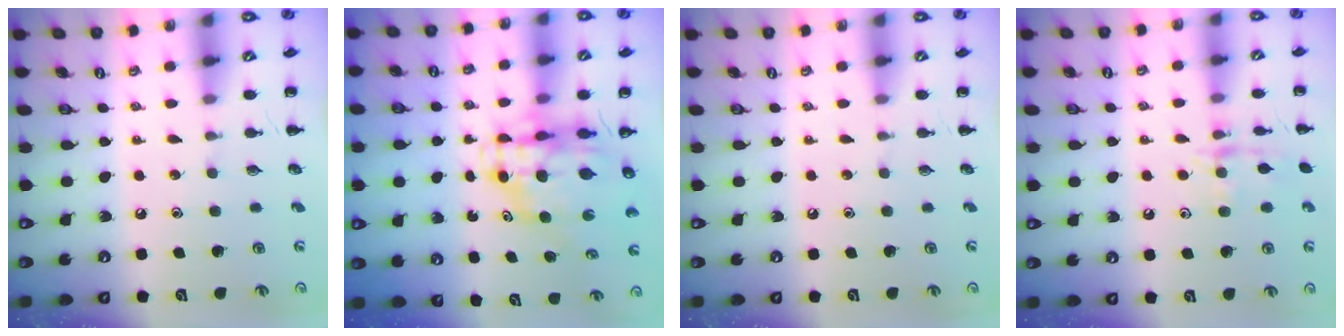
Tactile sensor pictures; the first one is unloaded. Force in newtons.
{"total": 10.4, "press": 9.8, "slide": 3.4}
{"total": 0.0}
{"total": 11.0, "press": 11.0, "slide": 0.6}